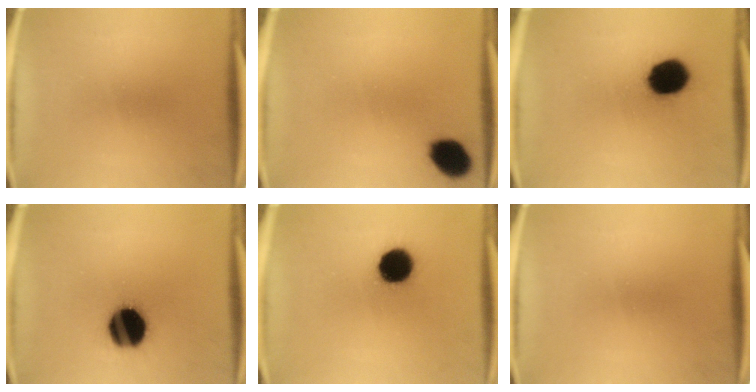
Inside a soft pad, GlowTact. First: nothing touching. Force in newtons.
{"total": 8.3}
{"total": 13.6}
{"total": 17.4}
{"total": 11.8}
{"total": 0.0}